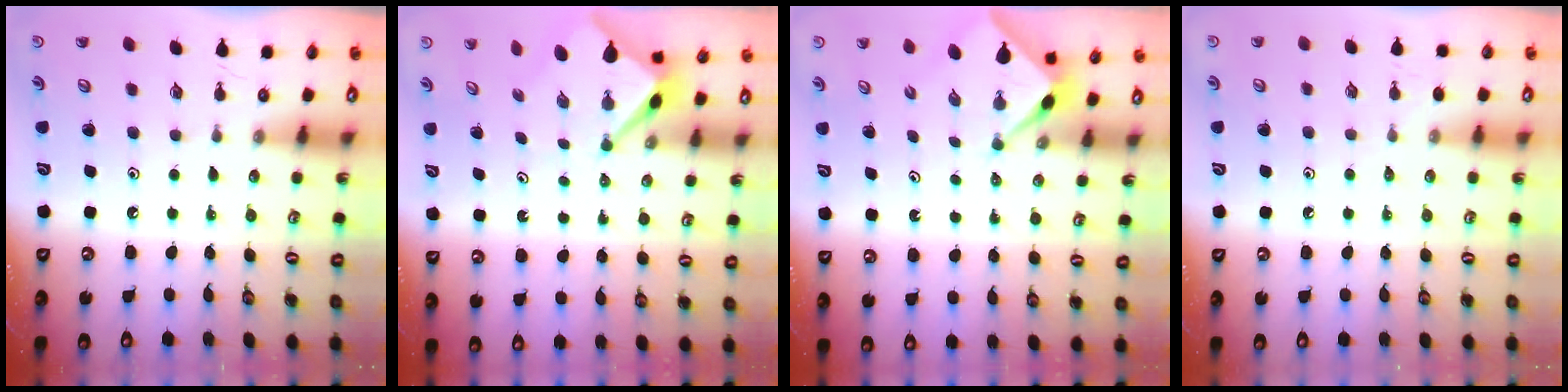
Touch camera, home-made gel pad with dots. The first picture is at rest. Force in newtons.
{"total": 3.3, "press": 3.3, "slide": 0.2}
{"total": 2.2, "press": 2.2, "slide": 0.3}
{"total": 3.5, "press": 3.4, "slide": 0.7}